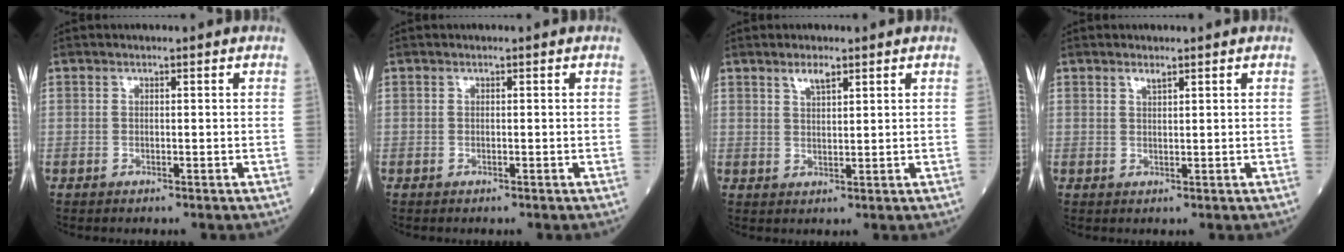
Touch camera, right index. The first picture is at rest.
{"total": 0.0}
{"total": 2.6, "force": [1.8, 0.6, 1.7], "torque": [-0.034, 0.001, 0.036]}
{"total": 1.0, "force": [0.8, 0.0, 0.6], "torque": [-0.013, -0.003, 0.016]}